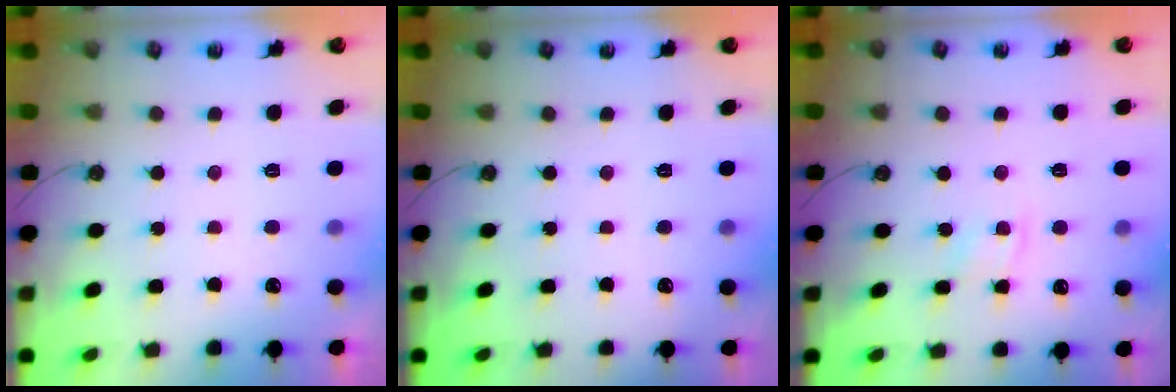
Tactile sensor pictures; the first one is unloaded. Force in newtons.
{"total": 1.2, "press": 1.1, "slide": 0.3}
{"total": 6.1, "press": 6.1, "slide": 0.8}